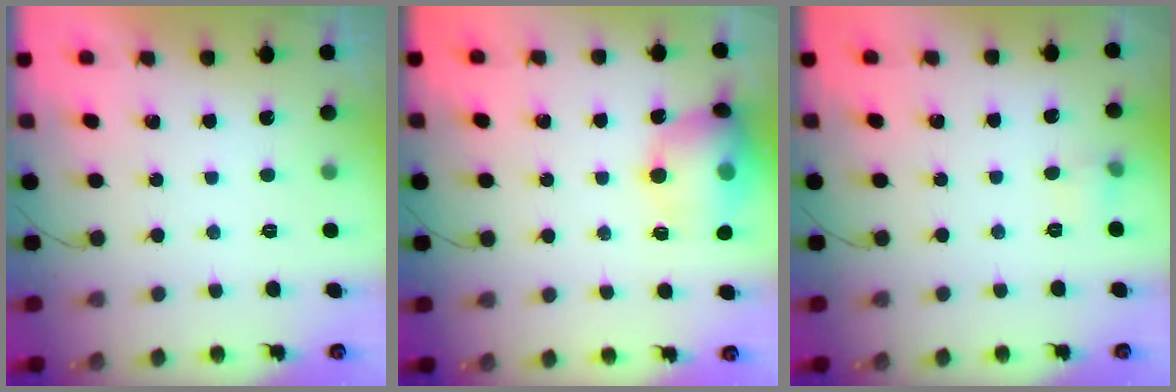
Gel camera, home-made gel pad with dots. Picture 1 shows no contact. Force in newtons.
{"total": 14.9, "press": 14.6, "slide": 3.1}
{"total": 5.1, "press": 4.8, "slide": 1.7}